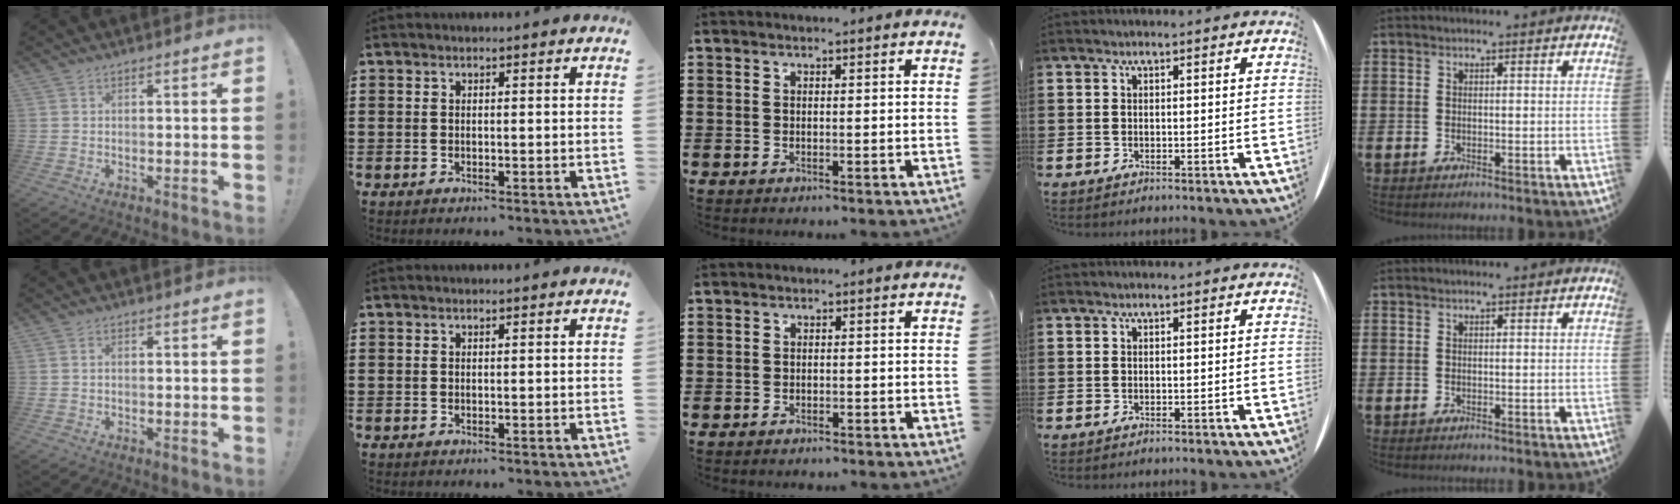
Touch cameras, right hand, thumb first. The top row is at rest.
{"thumb": {"total": 0.8, "force": [0.1, 0.5, 0.6], "torque": [-0.013, 0.004, 0.002]}, "middle": {"total": 0.7, "force": [-0.7, 0.3, 0.0], "torque": [-0.002, 0.000, -0.015]}}